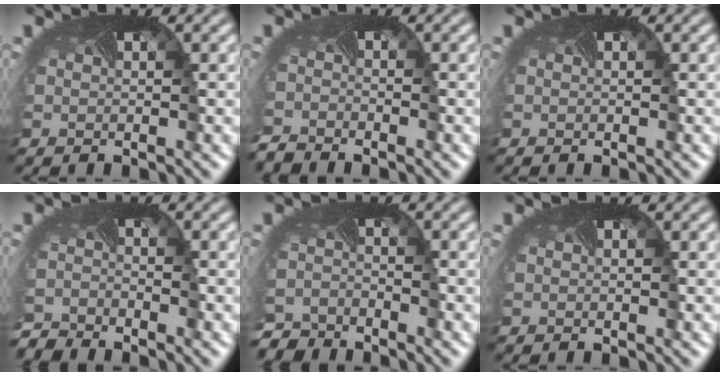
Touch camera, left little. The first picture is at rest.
{"total": 2.4, "force": [-2.3, -0.2, -0.6], "torque": [-0.003, -0.019, -0.052]}
{"total": 0.0}
{"total": 3.3, "force": [-3.3, 0.1, -0.4], "torque": [-0.006, -0.021, -0.069]}
{"total": 4.4, "force": [-4.3, 0.8, -0.1], "torque": [-0.005, -0.024, -0.084]}
{"total": 0.0}